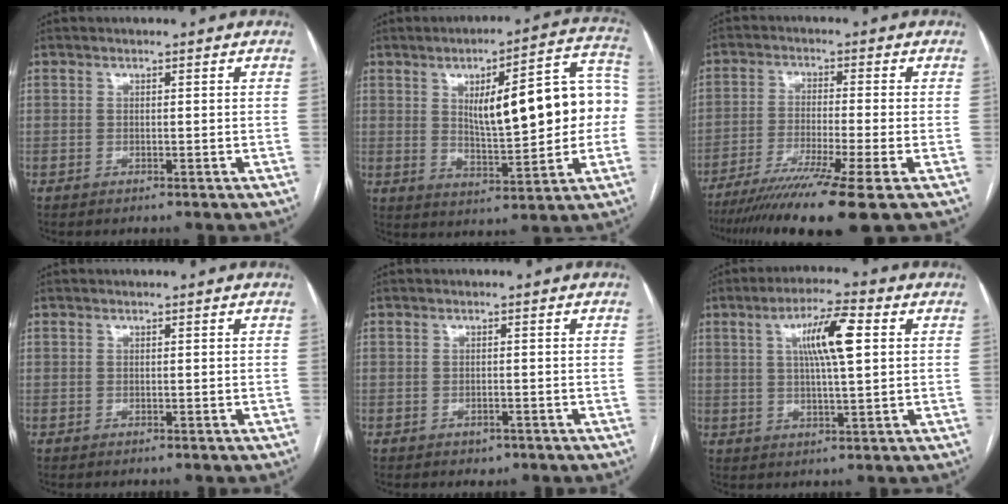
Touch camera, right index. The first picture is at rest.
{"total": 17.7, "force": [1.7, 4.6, 17.0], "torque": [-0.232, 0.037, 0.034]}
{"total": 13.1, "force": [-9.3, -1.9, 9.0], "torque": [-0.156, -0.041, -0.150]}
{"total": 0.0}
{"total": 1.4, "force": [-0.9, 0.9, 0.6], "torque": [-0.011, 0.001, -0.006]}
{"total": 8.8, "force": [2.4, 1.1, 8.4], "torque": [-0.152, 0.012, 0.041]}